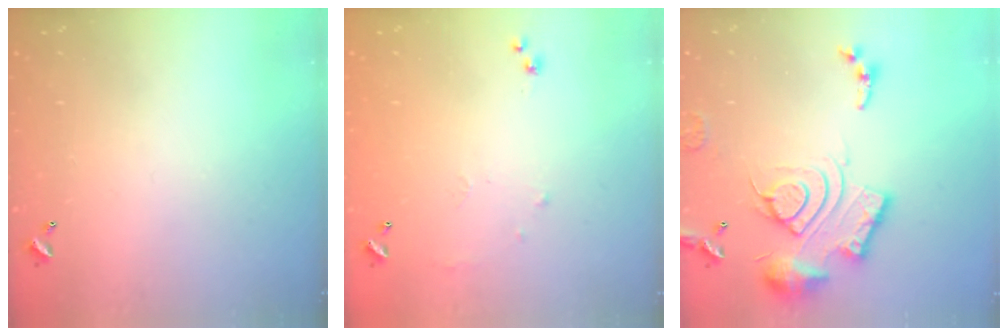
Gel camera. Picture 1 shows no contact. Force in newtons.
{"total": 6.0, "press": 5.9, "slide": 1.0}
{"total": 19.5, "press": 19.4, "slide": 2.0}